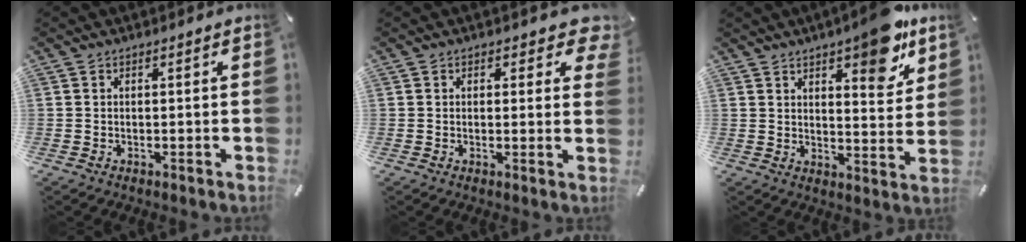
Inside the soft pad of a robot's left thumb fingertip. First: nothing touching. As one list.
[{"total": 4.2, "force": [2.1, 2.6, 2.7], "torque": [-0.017, -0.010, 0.030]}, {"total": 11.2, "force": [8.0, 4.1, 6.7], "torque": [-0.071, -0.053, 0.131]}]